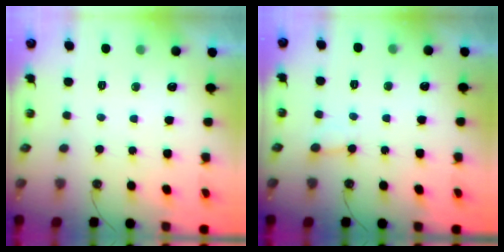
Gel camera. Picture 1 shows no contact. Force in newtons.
{"total": 4.9, "press": 4.9, "slide": 0.3}